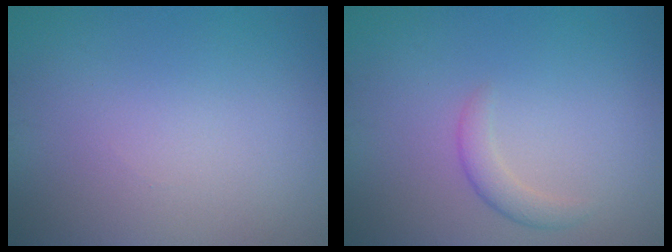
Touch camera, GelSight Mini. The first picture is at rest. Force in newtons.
{"total": 1.7, "press": 1.7, "slide": 0.1}